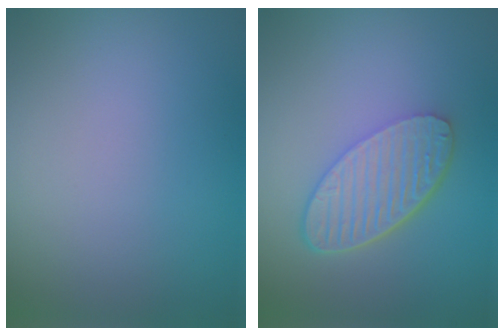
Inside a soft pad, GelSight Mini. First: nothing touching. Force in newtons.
{"total": 5.5, "press": 4.0, "slide": 3.7}